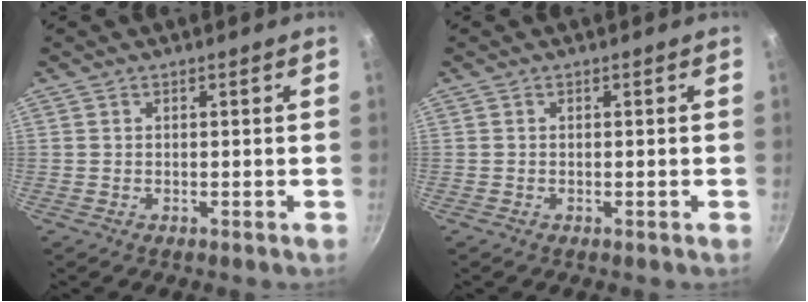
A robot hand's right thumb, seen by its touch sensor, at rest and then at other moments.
{"total": 0.0}